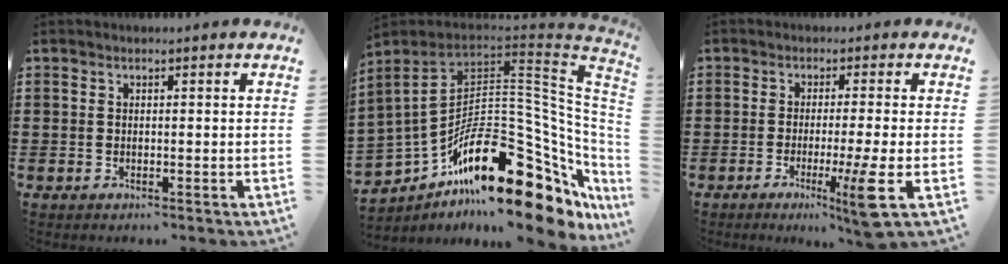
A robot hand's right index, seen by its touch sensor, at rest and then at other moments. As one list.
[{"total": 23.2, "force": [-11.6, 10.0, 17.5], "torque": [-0.299, 0.019, -0.199]}, {"total": 7.2, "force": [-2.6, -1.2, 6.6], "torque": [-0.111, -0.027, -0.044]}]